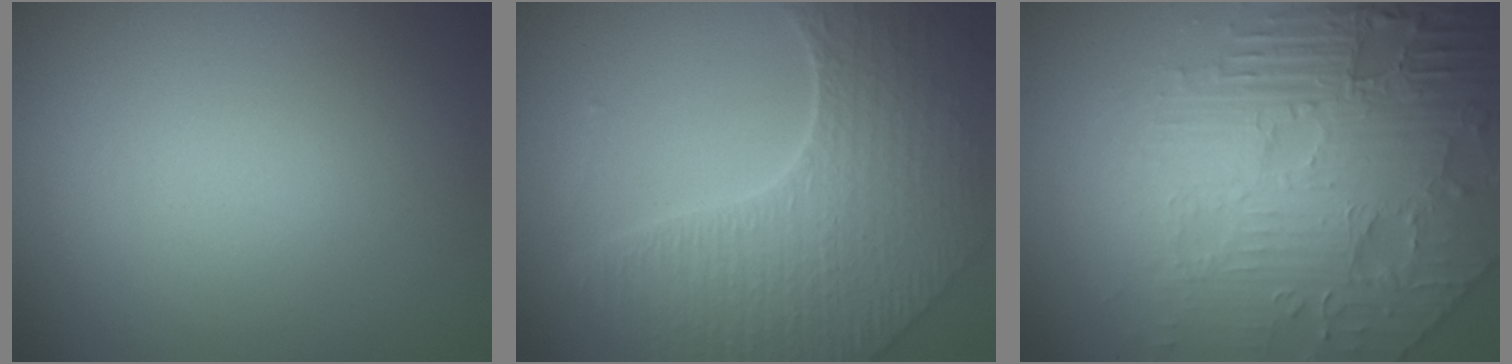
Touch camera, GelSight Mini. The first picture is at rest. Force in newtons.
{"total": 7.6, "press": 5.5, "slide": 5.2}
{"total": 8.6, "press": 6.2, "slide": 6.0}